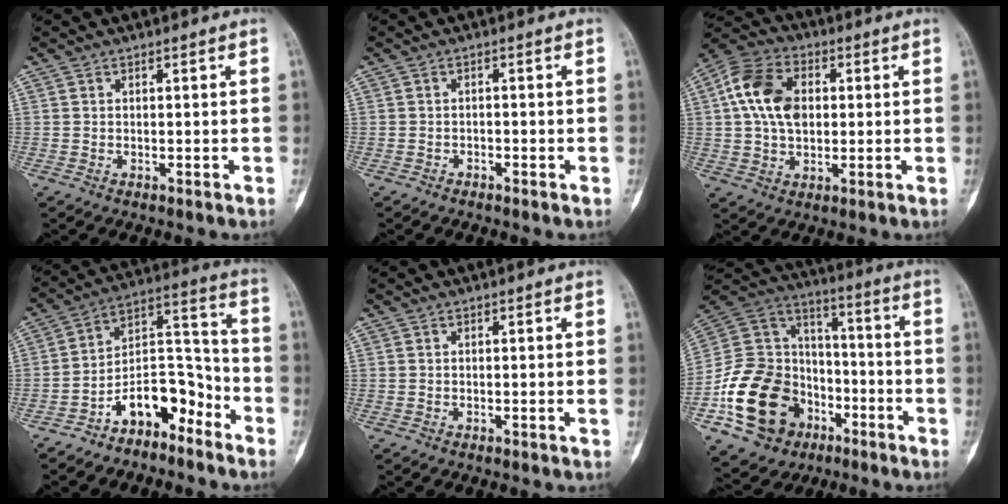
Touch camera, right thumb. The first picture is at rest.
{"total": 1.0, "force": [-0.9, 0.5, 0.2], "torque": [-0.003, 0.005, -0.018]}
{"total": 12.5, "force": [1.8, 8.4, 9.0], "torque": [-0.159, 0.015, 0.024]}
{"total": 11.9, "force": [-7.6, 6.4, 6.6], "torque": [-0.082, 0.102, -0.138]}
{"total": 0.0}
{"total": 23.1, "force": [-8.7, 18.0, 11.5], "torque": [-0.191, 0.085, -0.142]}